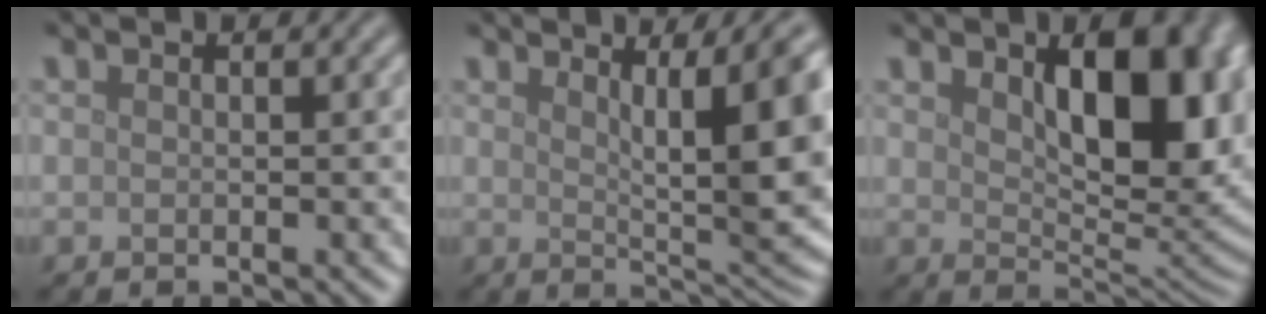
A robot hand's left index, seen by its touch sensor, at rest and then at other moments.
{"total": 9.7, "force": [2.7, 2.6, 8.9], "torque": [-0.126, -0.001, 0.049]}
{"total": 11.5, "force": [2.9, 6.0, 9.4], "torque": [-0.121, -0.009, 0.056]}